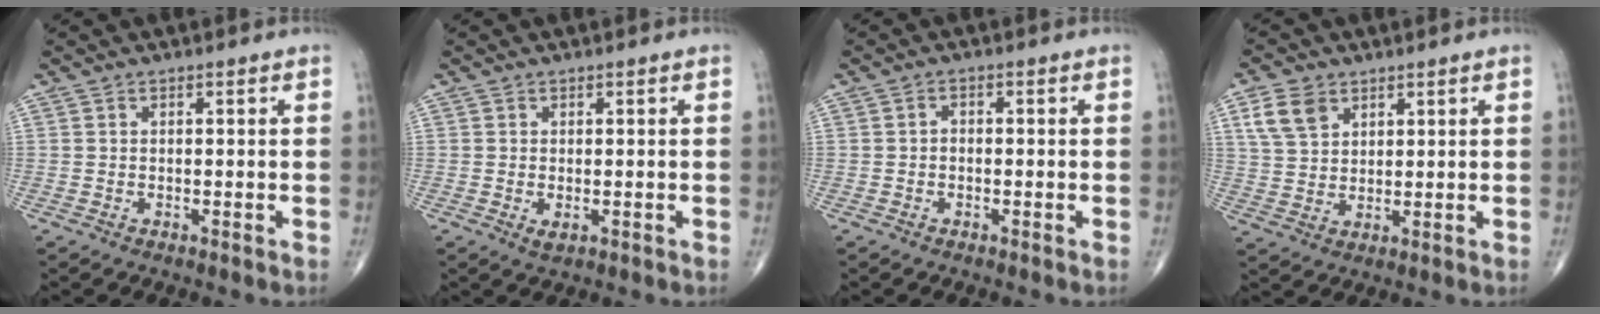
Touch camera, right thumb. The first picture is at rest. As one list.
[{"total": 1.6, "force": [-0.3, 0.9, 1.2], "torque": [-0.022, -0.004, -0.004]}, {"total": 1.2, "force": [-0.3, 0.8, 0.8], "torque": [-0.007, 0.007, -0.008]}, {"total": 6.9, "force": [3.5, 4.7, 3.7], "torque": [-0.059, -0.008, 0.071]}]